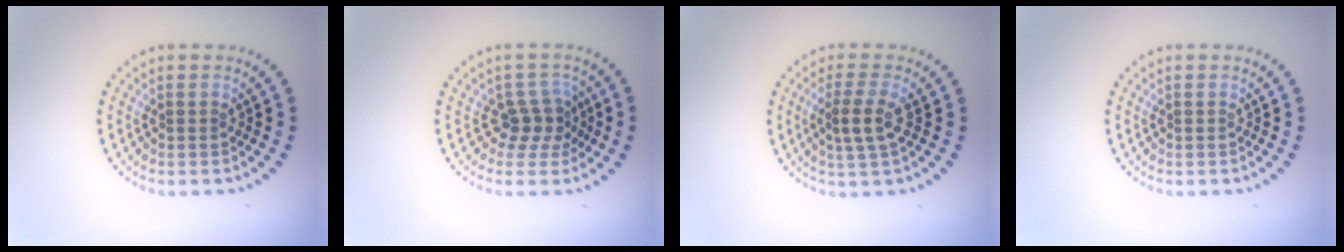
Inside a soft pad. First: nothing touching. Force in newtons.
{"total": 2.4, "press": 2.1, "slide": 1.2}
{"total": 2.7, "press": 2.5, "slide": 1.0}
{"total": 0.0}